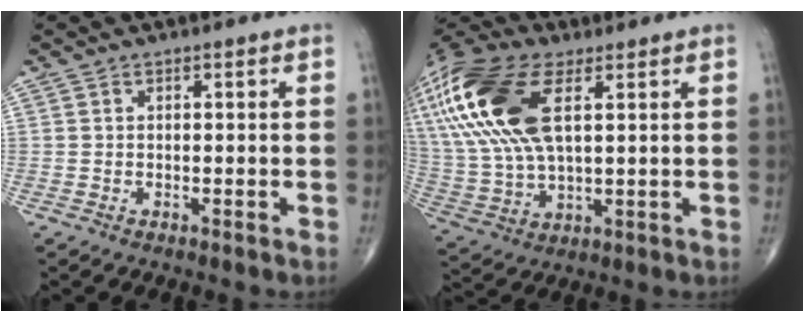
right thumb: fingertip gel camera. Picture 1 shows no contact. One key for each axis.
{"total": 25.0, "fx": 8.5, "fy": 12.1, "fz": 20.2, "tx": -0.472, "ty": 0.007, "tz": 0.162}